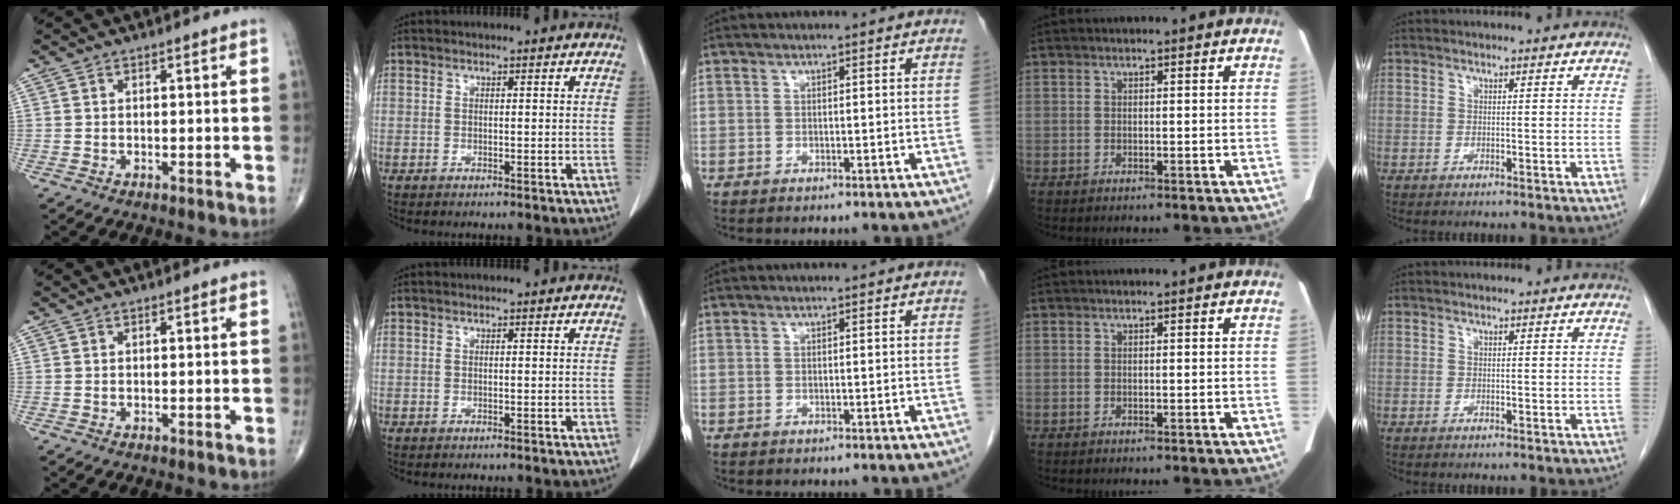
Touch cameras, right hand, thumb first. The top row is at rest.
{}